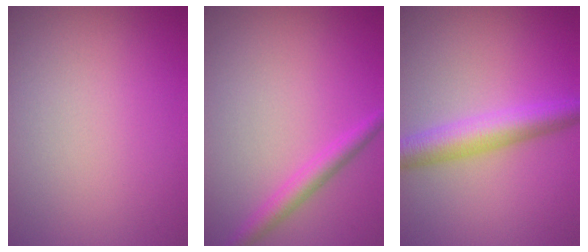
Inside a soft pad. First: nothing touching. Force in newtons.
{"total": 2.4, "press": 2.4, "slide": 0.1}
{"total": 4.5, "press": 4.5, "slide": 0.1}